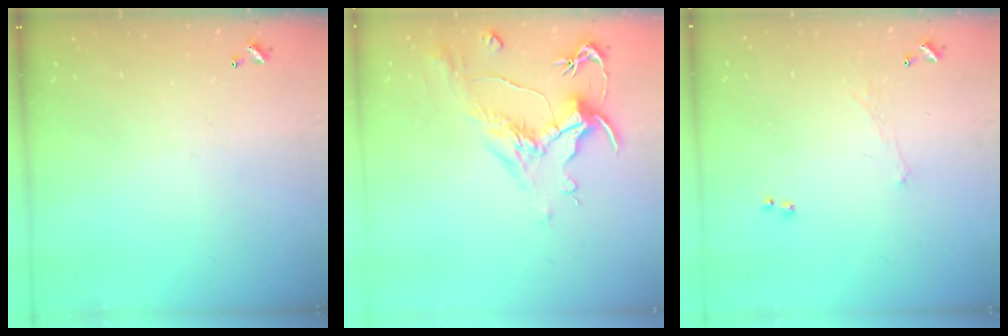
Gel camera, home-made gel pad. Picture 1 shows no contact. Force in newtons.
{"total": 1.7, "press": 0.9, "slide": 1.5}
{"total": 0.7, "press": 0.2, "slide": 0.7}